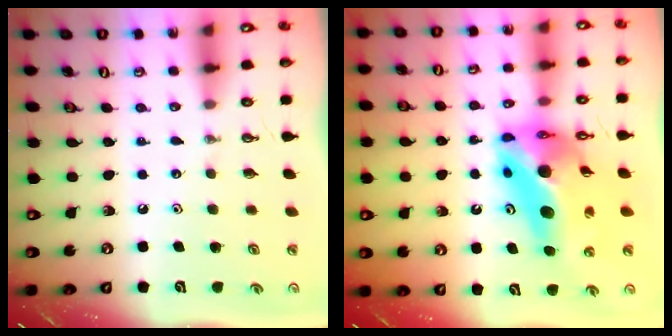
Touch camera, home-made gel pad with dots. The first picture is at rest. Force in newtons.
{"total": 20.4, "press": 18.9, "slide": 7.6}